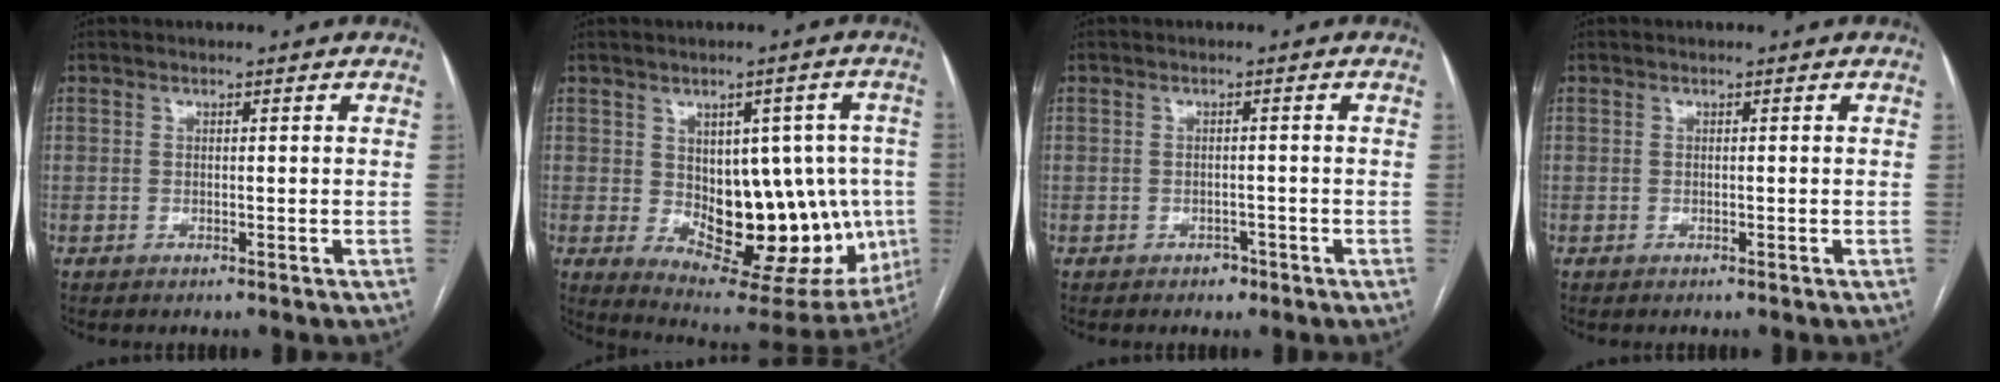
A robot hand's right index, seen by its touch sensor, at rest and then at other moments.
{"total": 19.5, "force": [-2.2, 10.0, 16.6], "torque": [-0.193, 0.009, 0.001]}
{"total": 1.6, "force": [-1.0, 1.1, 0.4], "torque": [-0.005, 0.004, -0.013]}
{"total": 0.0}